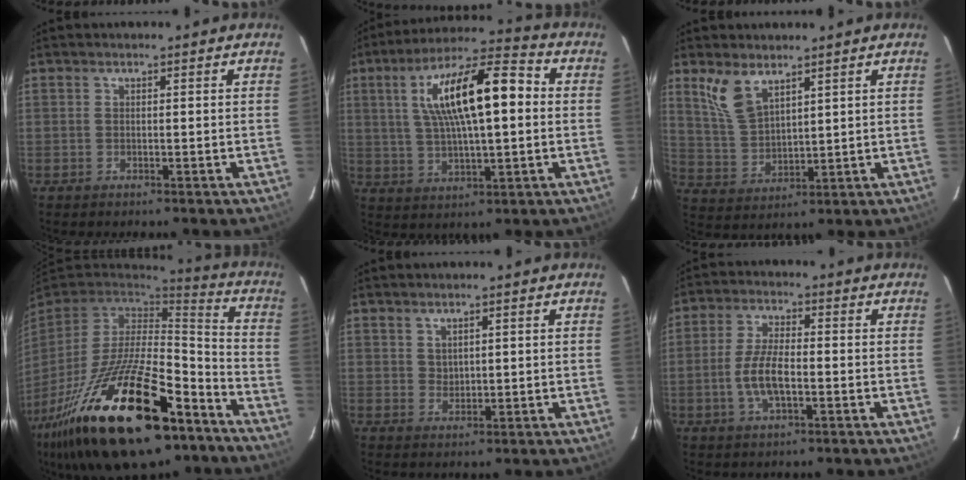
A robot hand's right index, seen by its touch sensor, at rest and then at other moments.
{"total": 17.2, "force": [3.1, 5.3, 16.1], "torque": [-0.281, 0.030, 0.053]}
{"total": 7.7, "force": [5.1, 3.4, 4.6], "torque": [-0.093, 0.004, 0.114]}
{"total": 33.1, "force": [-19.2, 12.8, 23.7], "torque": [-0.456, -0.033, -0.302]}
{"total": 1.8, "force": [1.1, 1.2, 0.7], "torque": [-0.009, 0.002, 0.023]}
{"total": 6.9, "force": [-1.9, 2.4, 6.1], "torque": [-0.128, 0.003, -0.038]}